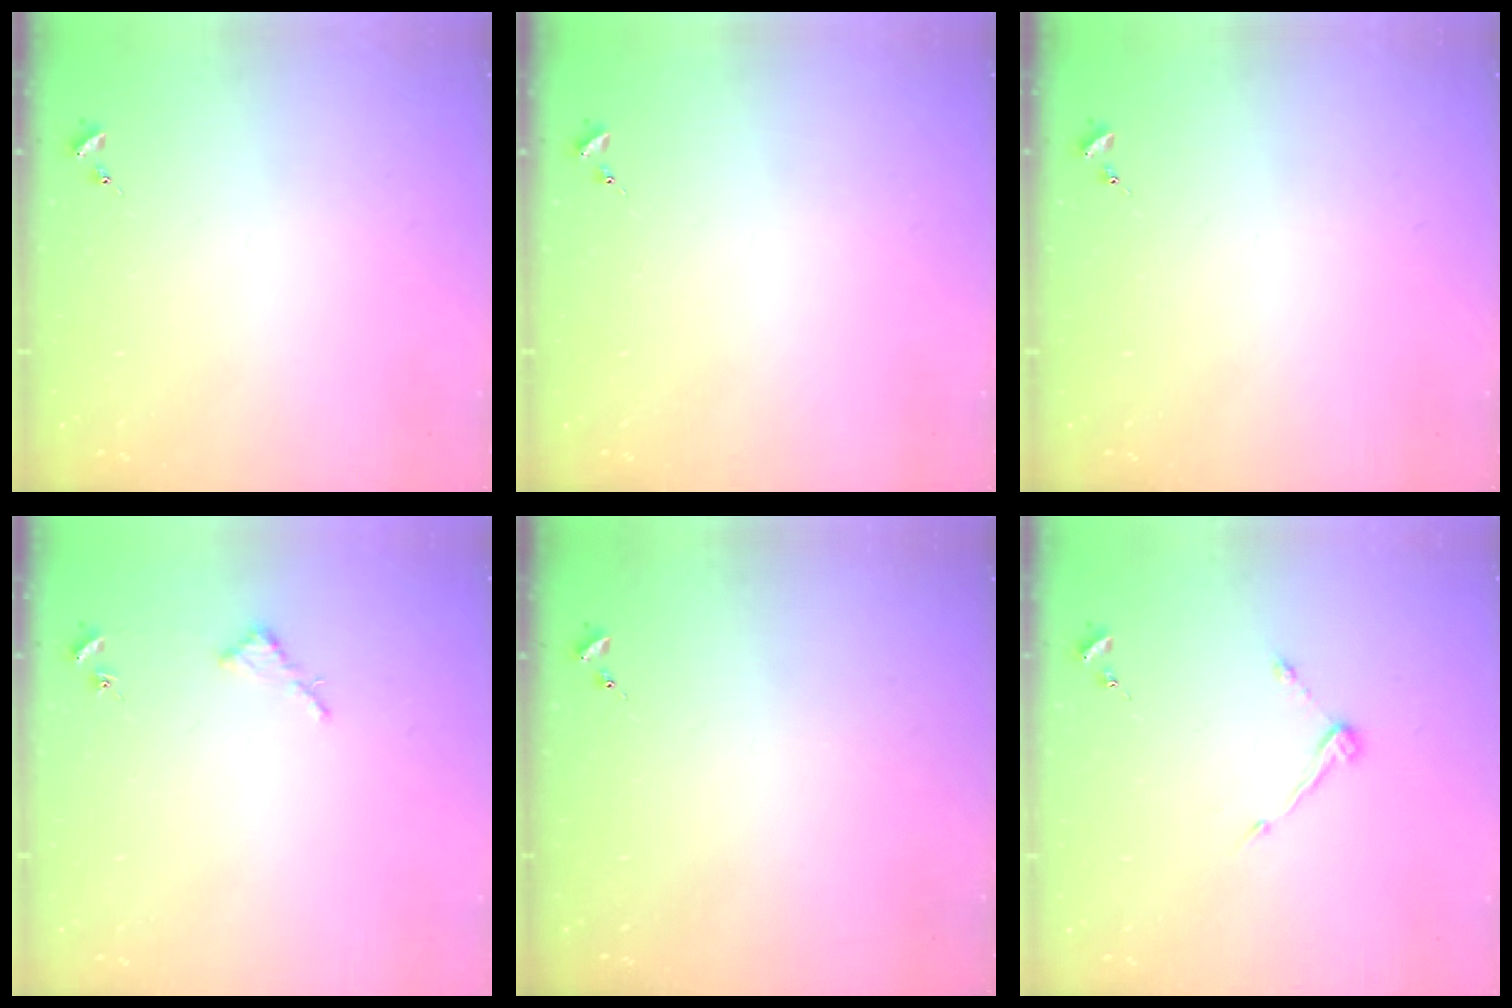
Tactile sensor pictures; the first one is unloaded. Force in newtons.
{"total": 0.0}
{"total": 0.0}
{"total": 2.6, "press": 2.6, "slide": 0.2}
{"total": 0.0}
{"total": 6.5, "press": 6.5, "slide": 0.6}